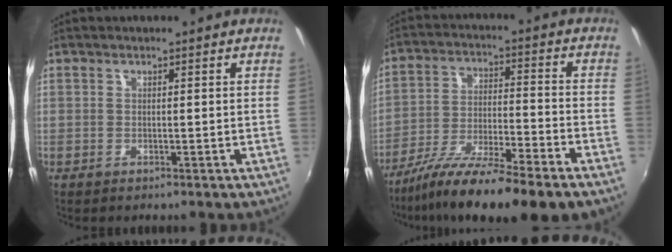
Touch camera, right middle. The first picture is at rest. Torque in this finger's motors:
{"motor_torque": [1.23, -0.90, 0.80, 0.21]}